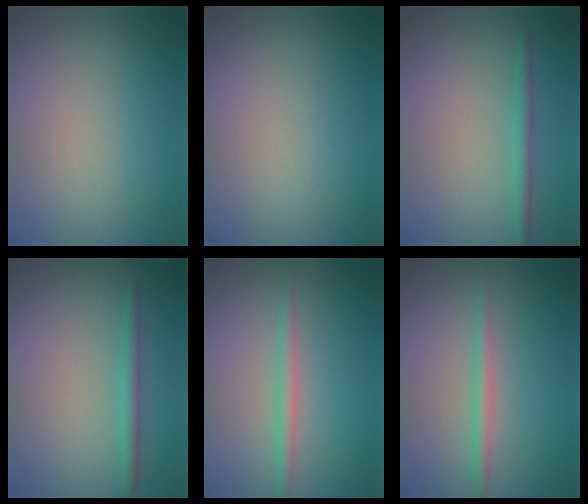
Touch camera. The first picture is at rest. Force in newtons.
{"total": 0.0}
{"total": 1.6, "press": 1.6, "slide": 0.1}
{"total": 1.6, "press": 1.6, "slide": 0.1}
{"total": 1.7, "press": 1.7, "slide": 0.1}
{"total": 1.7, "press": 1.7, "slide": 0.1}